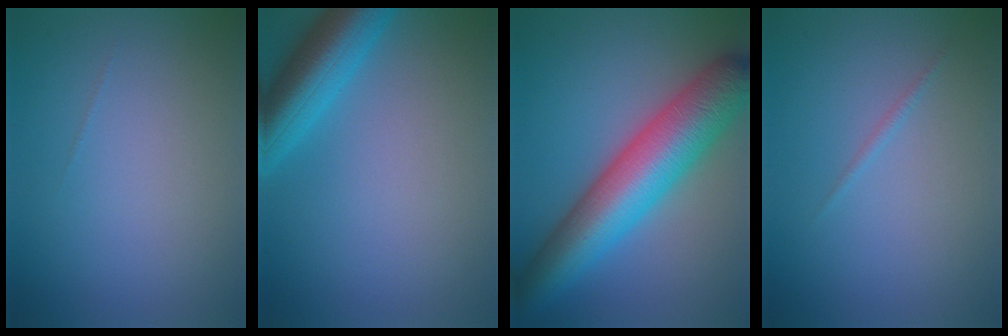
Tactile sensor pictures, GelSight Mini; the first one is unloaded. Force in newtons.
{"total": 6.6, "press": 6.5, "slide": 0.5}
{"total": 11.1, "press": 11.1, "slide": 0.3}
{"total": 0.5, "press": 0.5, "slide": 0.1}